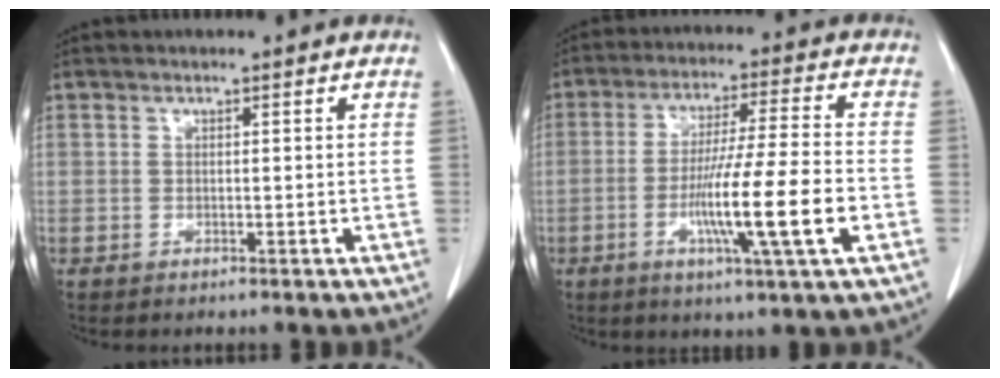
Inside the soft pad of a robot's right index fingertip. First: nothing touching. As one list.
[{"total": 13.1, "force": [-3.9, -0.5, 12.5], "torque": [-0.222, -0.013, -0.072]}]